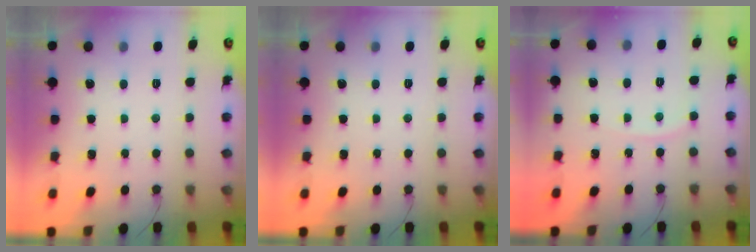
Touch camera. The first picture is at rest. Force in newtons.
{"total": 0.0}
{"total": 4.4, "press": 4.4, "slide": 0.7}